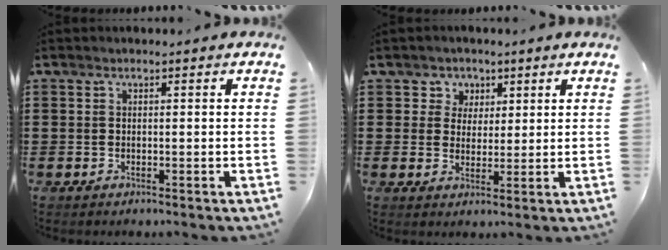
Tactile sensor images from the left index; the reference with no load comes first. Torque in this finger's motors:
{"motor_torque": [0.20, -0.17, 0.02, 0.00]}